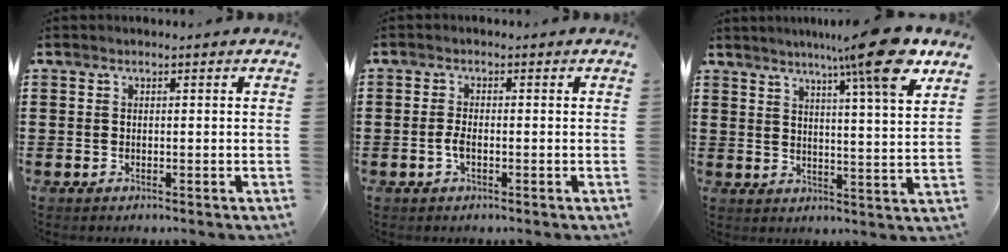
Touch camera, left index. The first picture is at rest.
{"total": 2.1, "force": [-0.6, 0.7, 1.9], "torque": [-0.051, -0.004, -0.016]}
{"total": 11.9, "force": [8.4, 0.4, 8.4], "torque": [-0.136, -0.034, 0.131]}